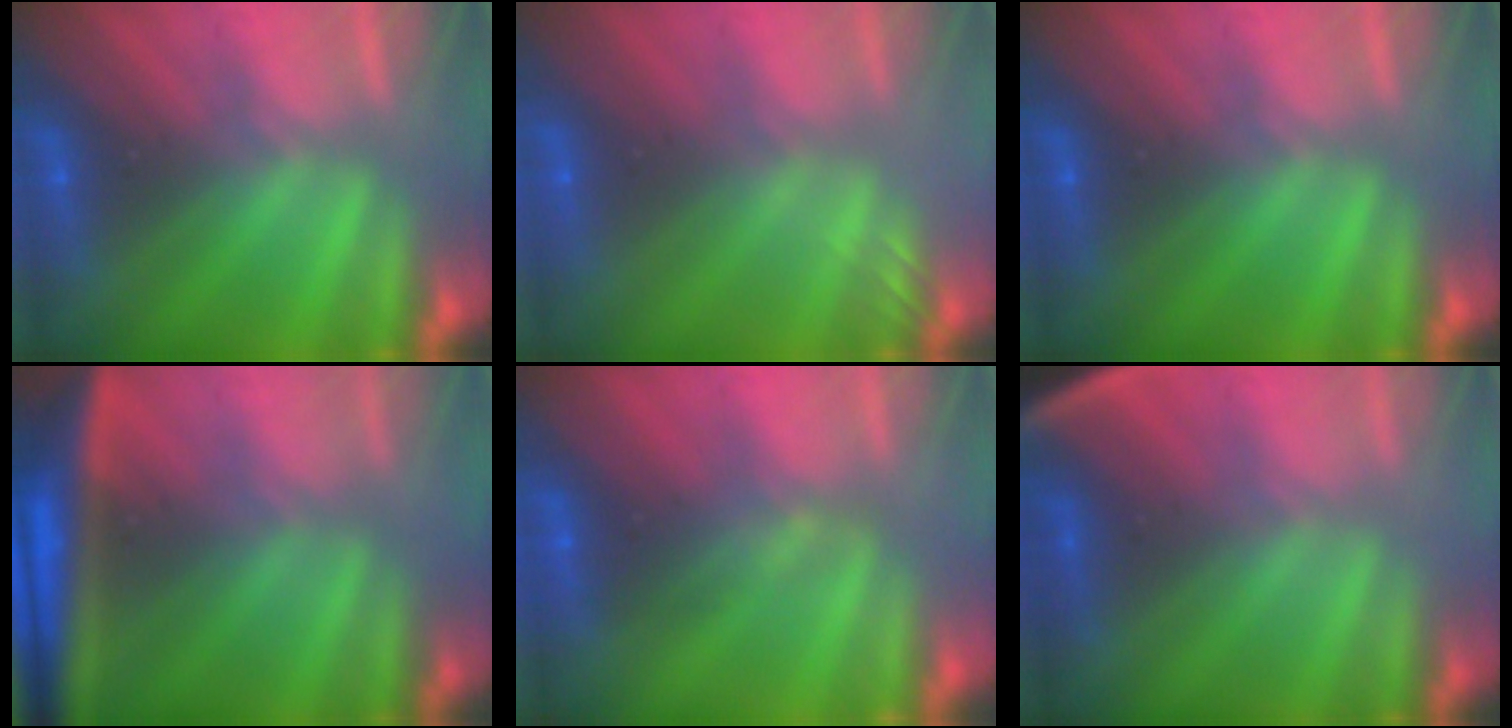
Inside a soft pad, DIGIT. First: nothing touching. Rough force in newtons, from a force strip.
{"total": 2.0}
{"total": 0.0}
{"total": 5.8}
{"total": 1.6}
{"total": 2.7}